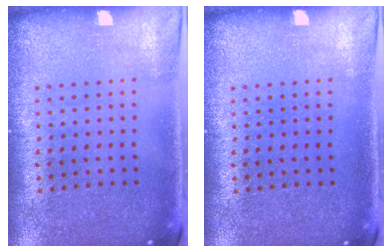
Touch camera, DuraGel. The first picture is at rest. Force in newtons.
{"total": 0.0}